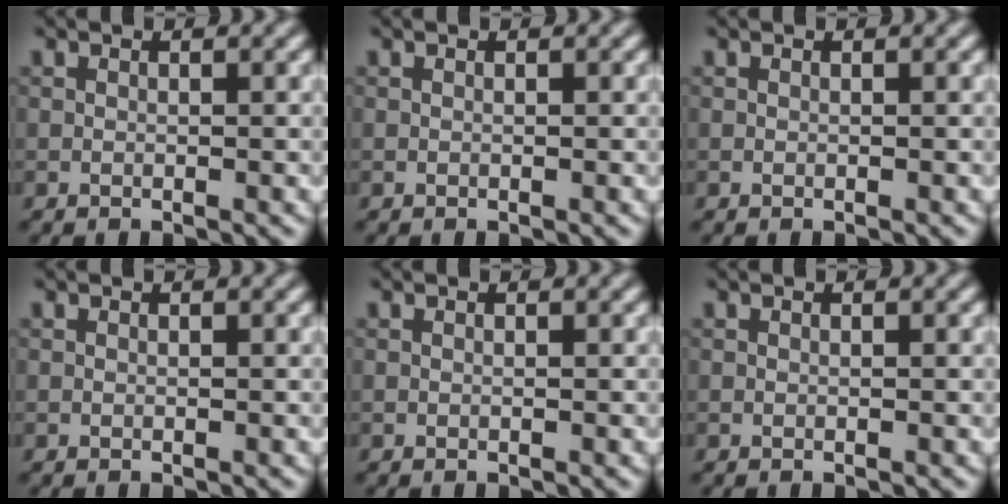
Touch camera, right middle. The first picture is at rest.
{"total": 0.0}
{"total": 0.0}
{"total": 0.0}
{"total": 0.0}
{"total": 0.0}